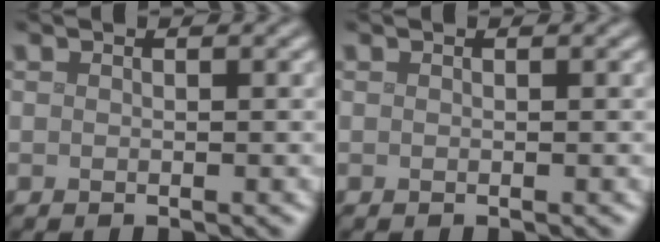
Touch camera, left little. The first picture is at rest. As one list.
[{"total": 0.0}]